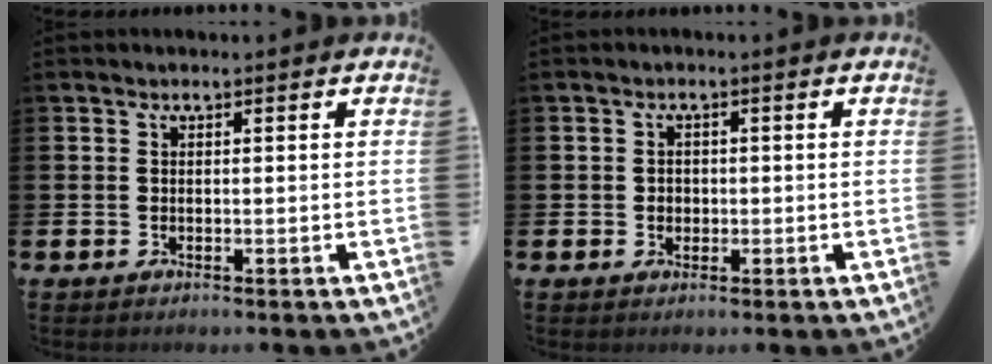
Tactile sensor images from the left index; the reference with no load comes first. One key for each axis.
{"total": 1.4, "fx": 0.0, "fy": 1.3, "fz": 0.5, "tx": 0.002, "ty": 0.004, "tz": -0.004}